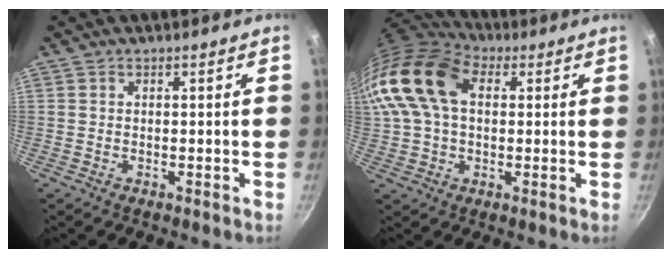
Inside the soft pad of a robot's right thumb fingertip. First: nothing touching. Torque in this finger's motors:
{"motor_torque": [0.88, 4.13, 1.17, -0.87, 0.25]}